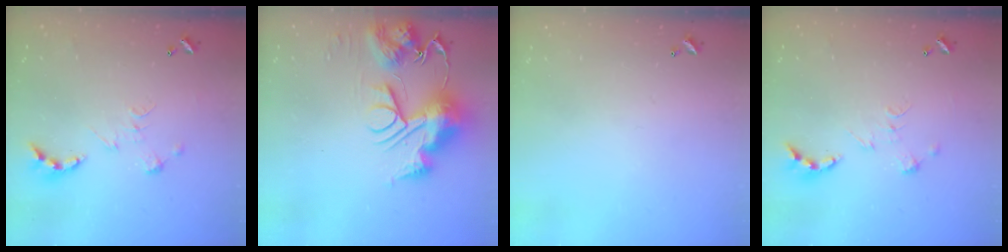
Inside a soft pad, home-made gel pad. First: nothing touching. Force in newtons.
{"total": 14.3, "press": 14.2, "slide": 1.6}
{"total": 0.0}
{"total": 0.0}